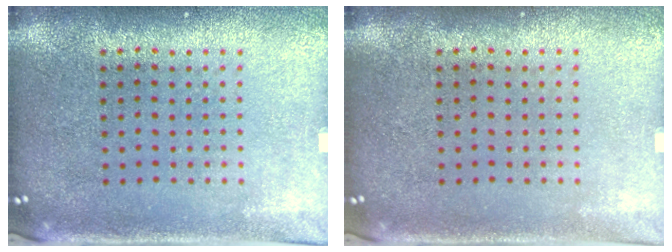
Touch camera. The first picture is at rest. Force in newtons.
{"total": 0.0}